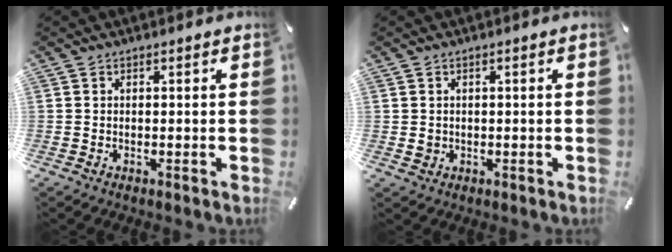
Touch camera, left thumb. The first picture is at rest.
{"total": 1.4, "force": [-0.1, 1.4, 0.2], "torque": [-0.005, 0.005, -0.003]}